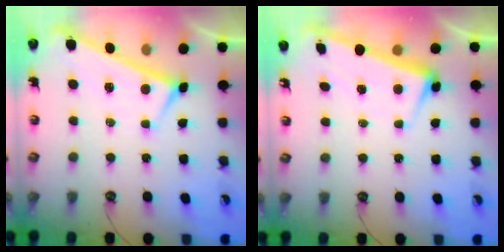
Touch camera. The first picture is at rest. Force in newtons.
{"total": 3.0, "press": 2.9, "slide": 0.9}